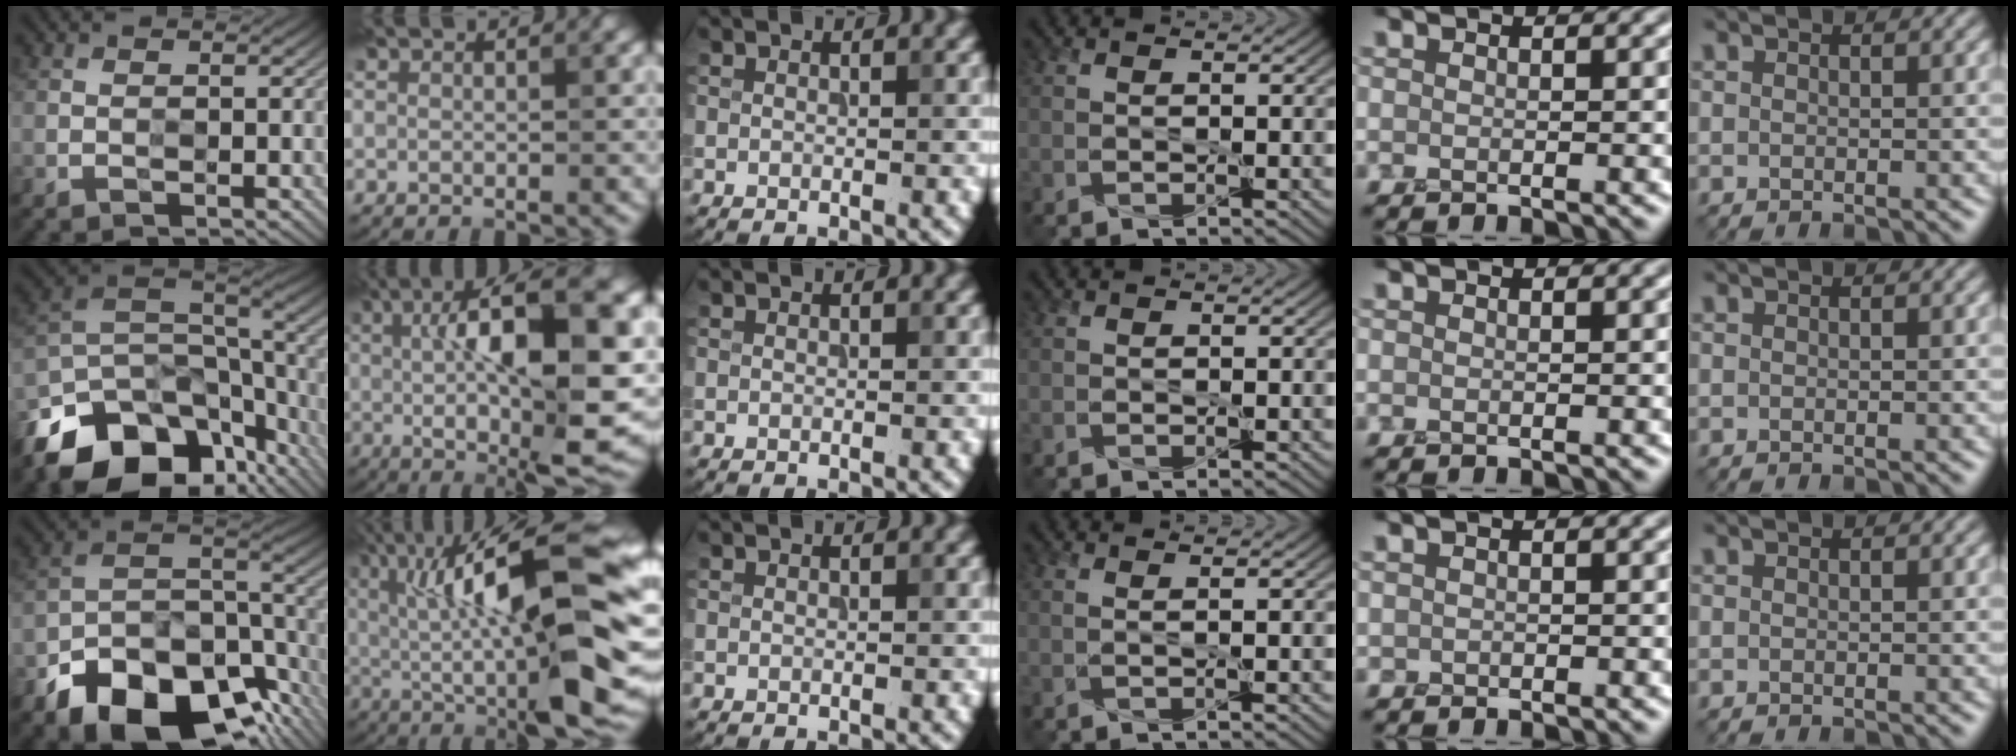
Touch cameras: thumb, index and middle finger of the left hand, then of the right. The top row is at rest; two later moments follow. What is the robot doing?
{"motion": "peel", "object": "tape"}